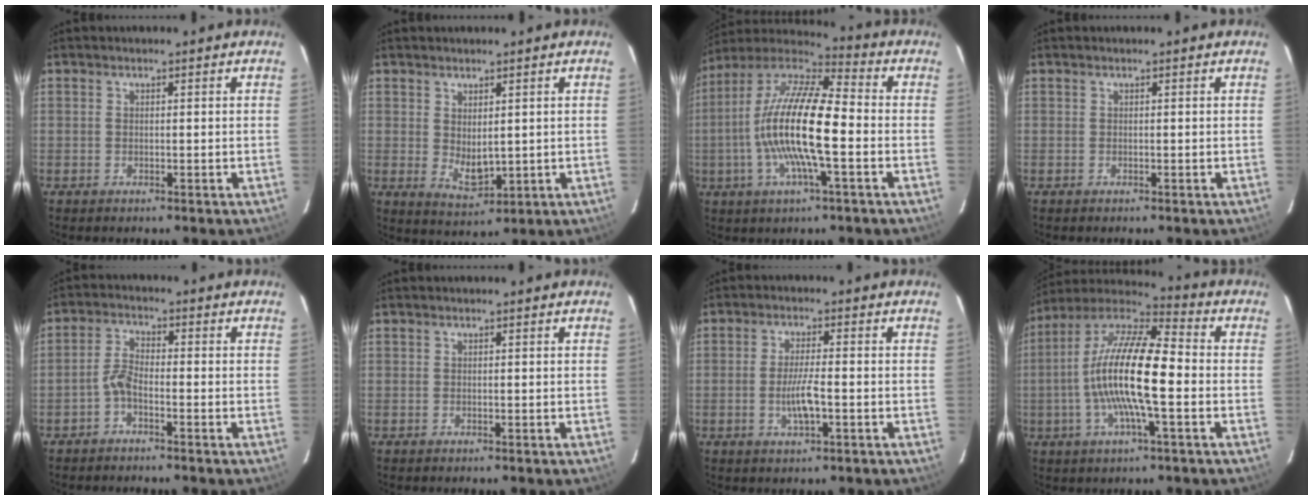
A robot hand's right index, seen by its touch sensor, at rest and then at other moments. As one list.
[{"total": 5.8, "force": [0.1, 3.7, 4.4], "torque": [-0.074, -0.010, 0.015]}, {"total": 18.0, "force": [-2.9, 4.0, 17.3], "torque": [-0.328, -0.002, -0.066]}, {"total": 0.0}, {"total": 2.9, "force": [-1.9, 0.9, 2.0], "torque": [-0.053, 0.011, -0.042]}, {"total": 0.0}, {"total": 5.2, "force": [-1.5, 1.2, 4.9], "torque": [-0.095, -0.003, -0.026]}, {"total": 17.1, "force": [-2.4, 3.7, 16.5], "torque": [-0.308, 0.003, -0.058]}]